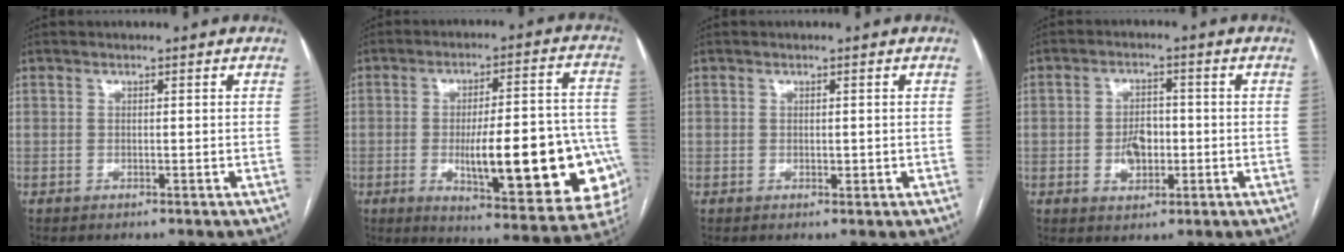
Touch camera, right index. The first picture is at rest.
{"total": 23.2, "force": [-5.3, 5.5, 21.9], "torque": [-0.223, 0.017, -0.051]}
{"total": 0.9, "force": [0.0, 0.6, 0.7], "torque": [-0.008, -0.001, 0.002]}
{"total": 4.8, "force": [-0.8, 3.1, 3.5], "torque": [-0.061, 0.006, -0.008]}